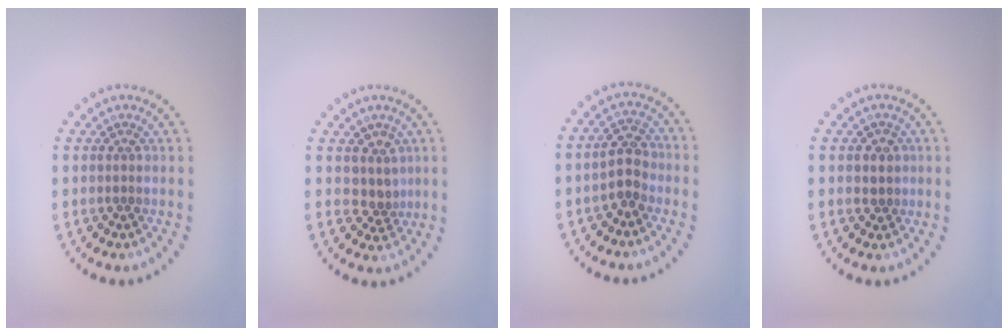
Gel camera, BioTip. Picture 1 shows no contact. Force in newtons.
{"total": 2.3, "press": 1.7, "slide": 1.6}
{"total": 2.6, "press": 2.5, "slide": 0.8}
{"total": 1.2, "press": 1.0, "slide": 0.7}